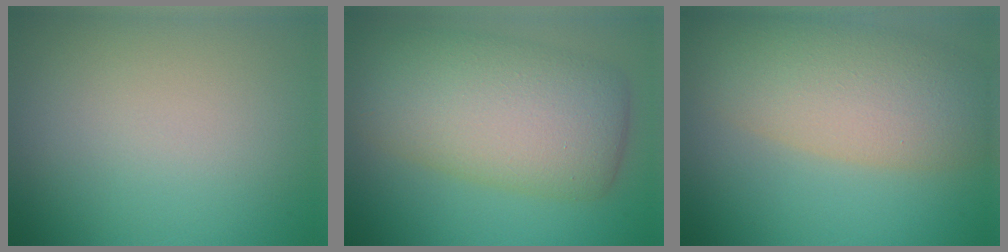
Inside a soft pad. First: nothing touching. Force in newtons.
{"total": 9.6, "press": 9.6, "slide": 0.6}
{"total": 7.6, "press": 7.6, "slide": 0.4}